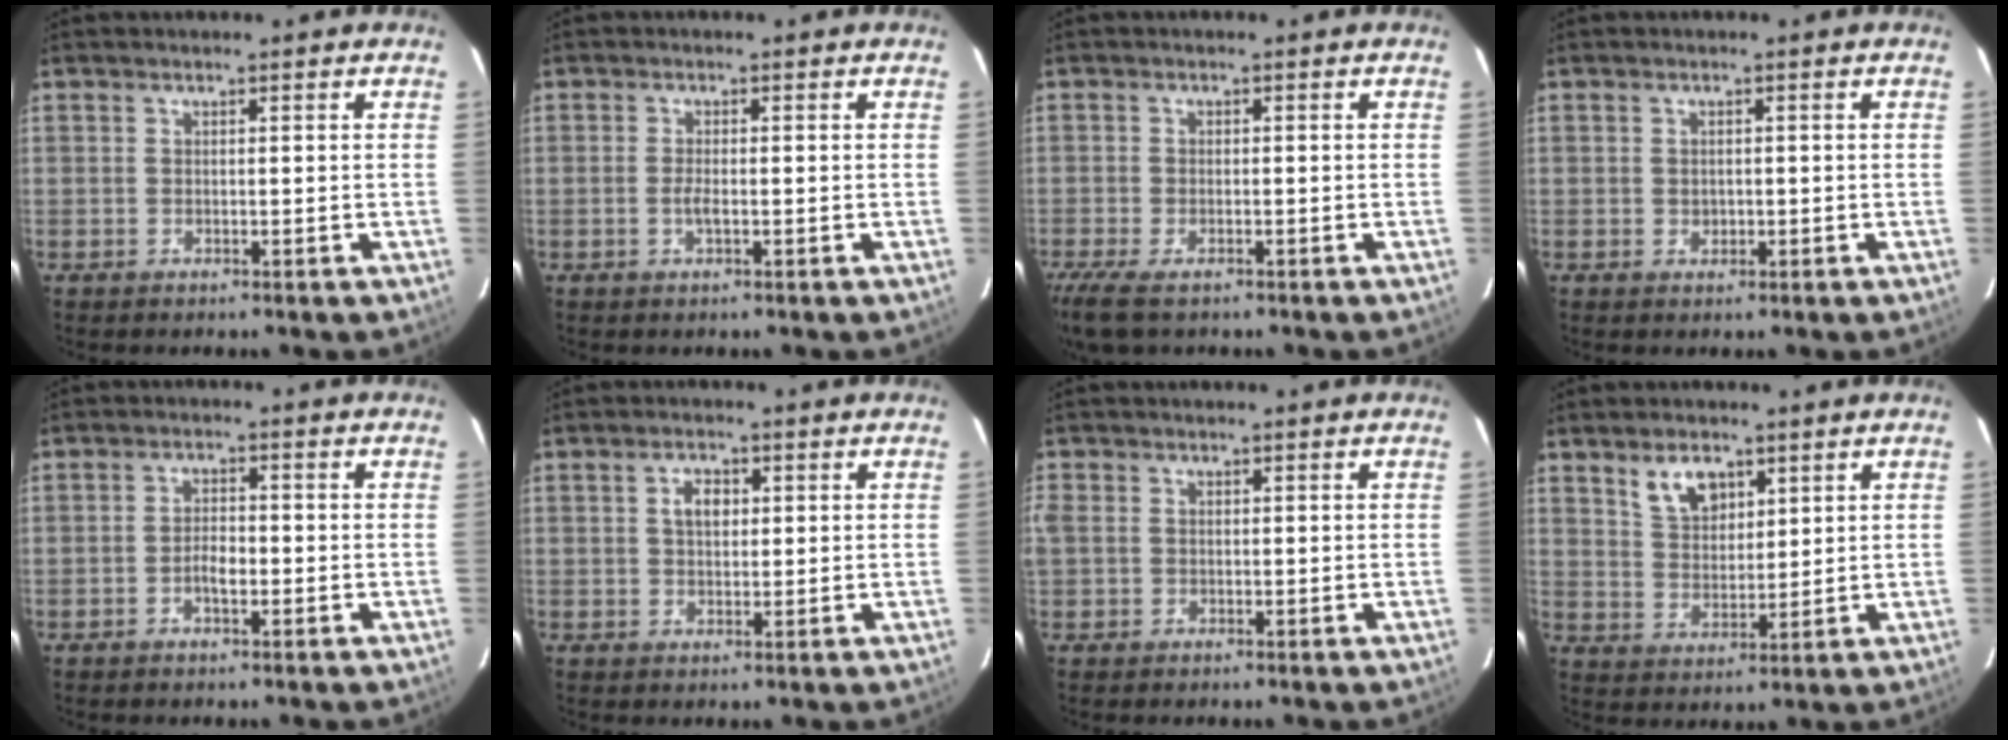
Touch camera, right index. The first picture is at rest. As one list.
[{"total": 1.6, "force": [-0.5, 0.3, 1.5], "torque": [-0.033, -0.001, -0.009]}, {"total": 7.2, "force": [-5.1, 2.8, 4.2], "torque": [-0.107, -0.029, -0.094]}, {"total": 1.2, "force": [-0.2, 1.1, 0.4], "torque": [-0.006, 0.001, 0.000]}, {"total": 2.7, "force": [-1.2, 1.1, 2.2], "torque": [-0.045, 0.005, -0.021]}, {"total": 3.3, "force": [0.9, 2.2, 2.3], "torque": [-0.036, 0.011, 0.017]}, {"total": 2.3, "force": [-0.4, 1.9, 1.2], "torque": [-0.024, -0.001, -0.012]}, {"total": 6.7, "force": [3.9, 3.7, 3.9], "torque": [-0.067, 0.008, 0.079]}]